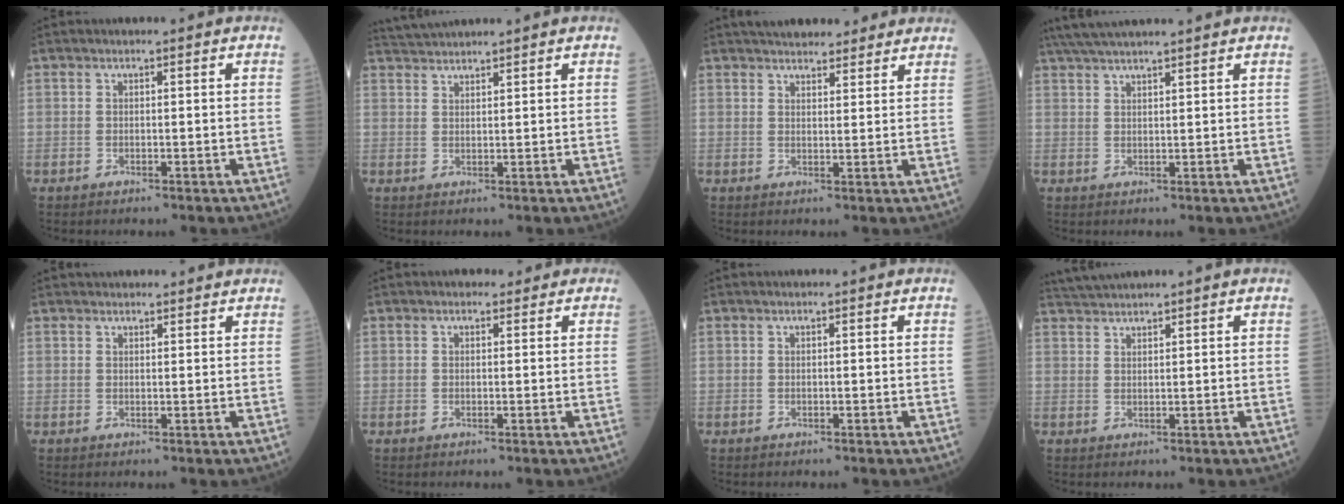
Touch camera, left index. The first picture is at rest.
{"total": 3.5, "force": [3.4, -0.6, 0.4], "torque": [-0.014, 0.024, 0.070]}
{"total": 10.6, "force": [9.3, 3.2, 4.0], "torque": [-0.045, 0.024, 0.123]}
{"total": 9.8, "force": [8.6, 0.0, 4.6], "torque": [-0.082, 0.038, 0.134]}
{"total": 4.8, "force": [4.5, 1.1, 0.9], "torque": [-0.005, 0.031, 0.056]}
{"total": 1.3, "force": [0.8, 1.0, 0.2], "torque": [0.003, 0.002, 0.004]}
{"total": 0.0}
{"total": 3.0, "force": [2.9, -0.7, 0.4], "torque": [-0.017, 0.018, 0.064]}